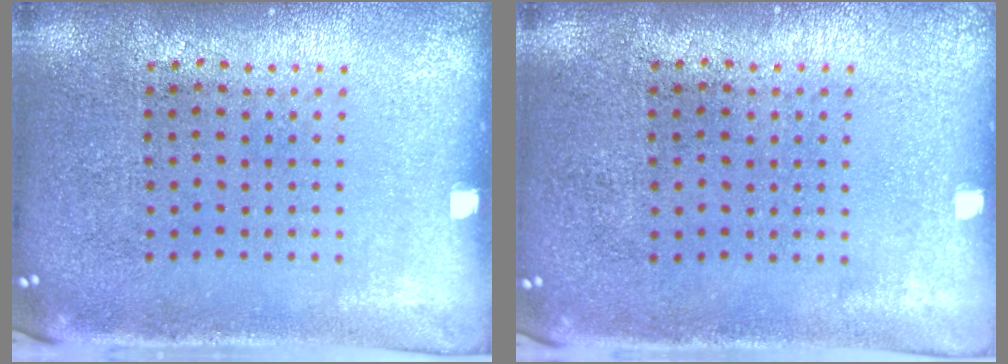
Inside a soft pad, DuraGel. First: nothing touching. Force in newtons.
{"total": 0.0}